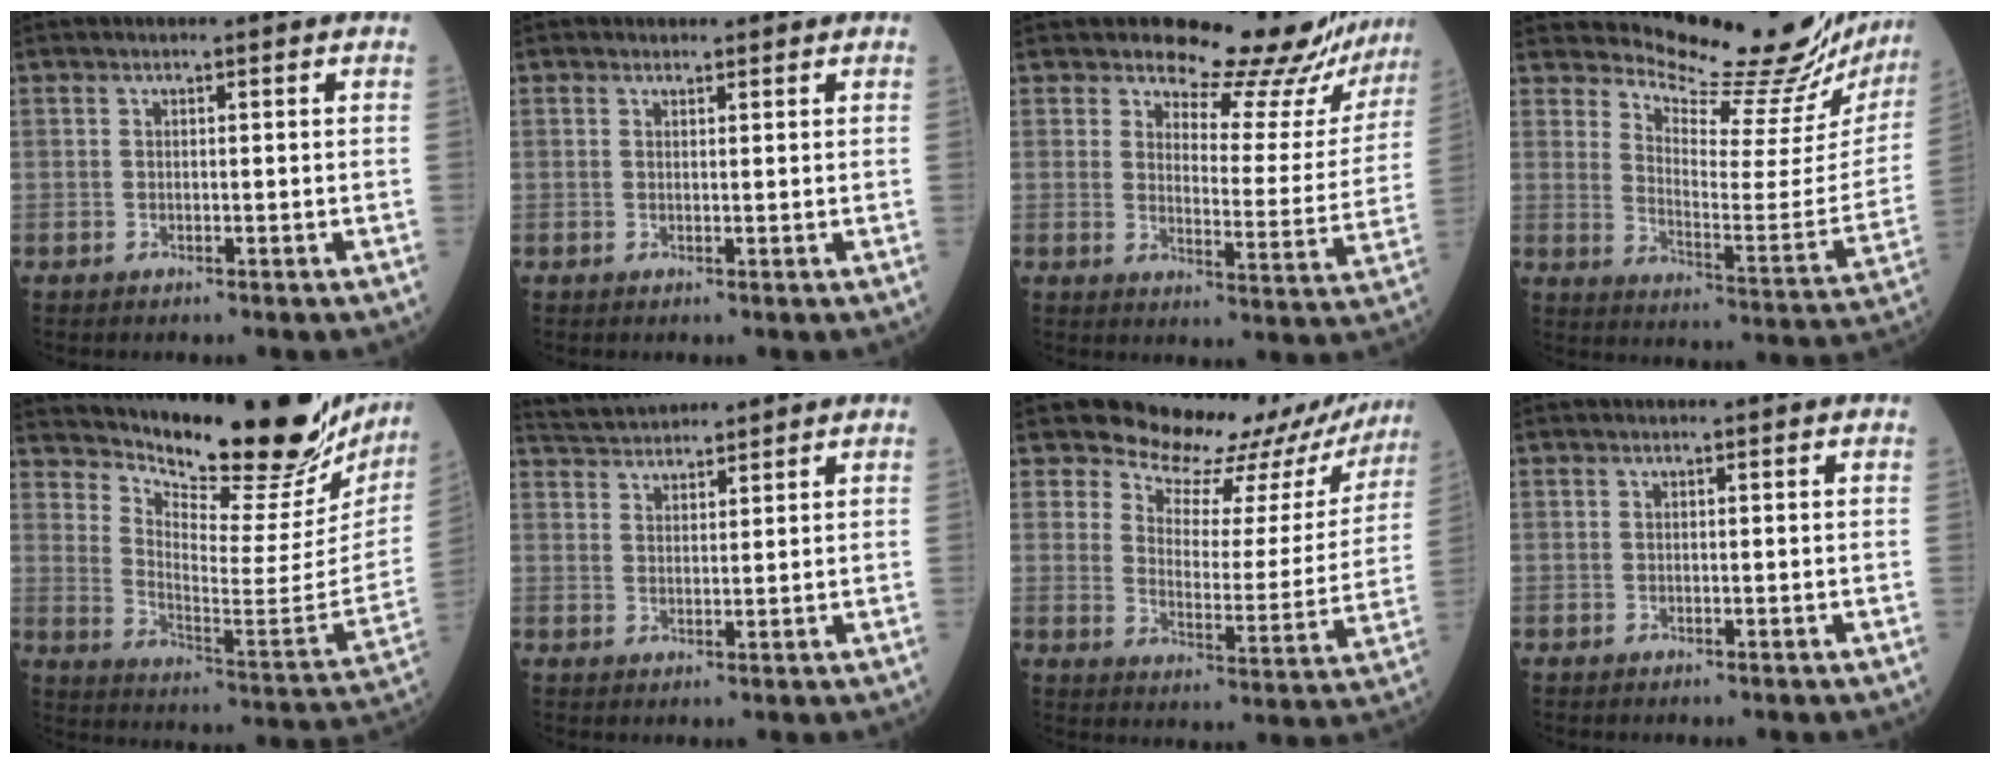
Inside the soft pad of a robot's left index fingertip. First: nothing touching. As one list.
[{"total": 0.7, "force": [0.6, 0.4, 0.0], "torque": [-0.005, -0.002, 0.006]}, {"total": 16.6, "force": [16.2, 2.3, 3.1], "torque": [-0.028, -0.097, 0.169]}, {"total": 21.6, "force": [20.7, 1.4, 6.2], "torque": [-0.104, -0.116, 0.260]}, {"total": 25.9, "force": [23.4, 4.9, 9.8], "torque": [-0.158, -0.097, 0.310]}, {"total": 6.0, "force": [5.9, 0.6, 1.0], "torque": [-0.026, 0.035, 0.109]}, {"total": 17.4, "force": [16.3, 5.0, 3.2], "torque": [-0.026, -0.064, 0.186]}, {"total": 0.0}]